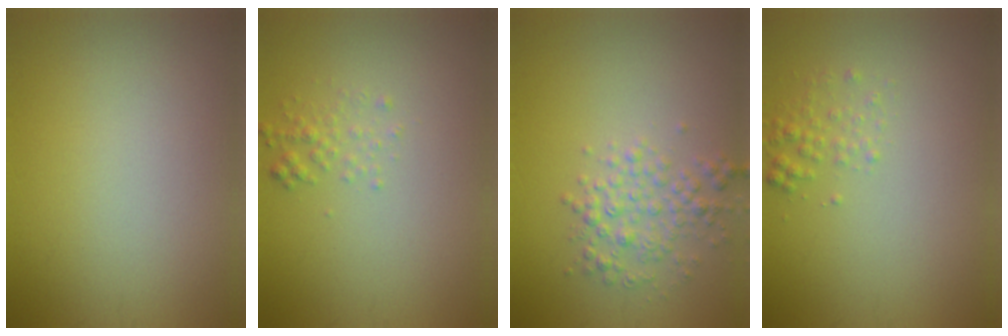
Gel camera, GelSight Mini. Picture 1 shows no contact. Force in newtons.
{"total": 1.3, "press": 1.3, "slide": 0.1}
{"total": 2.8, "press": 2.8, "slide": 0.0}
{"total": 1.3, "press": 1.3, "slide": 0.1}